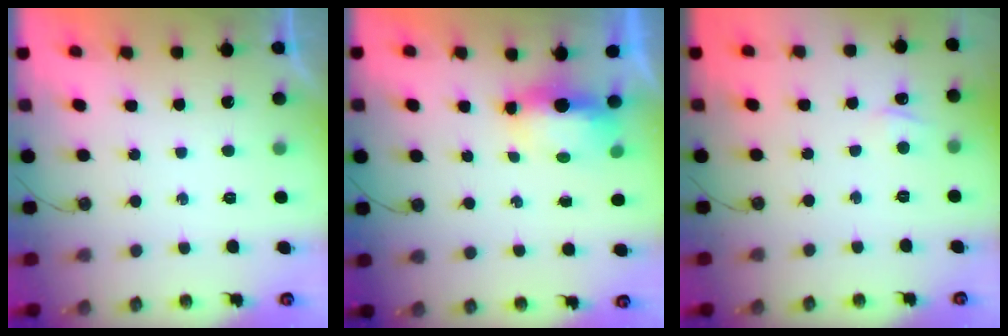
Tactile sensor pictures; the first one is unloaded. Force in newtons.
{"total": 10.8, "press": 7.1, "slide": 8.1}
{"total": 3.1, "press": 3.0, "slide": 0.4}